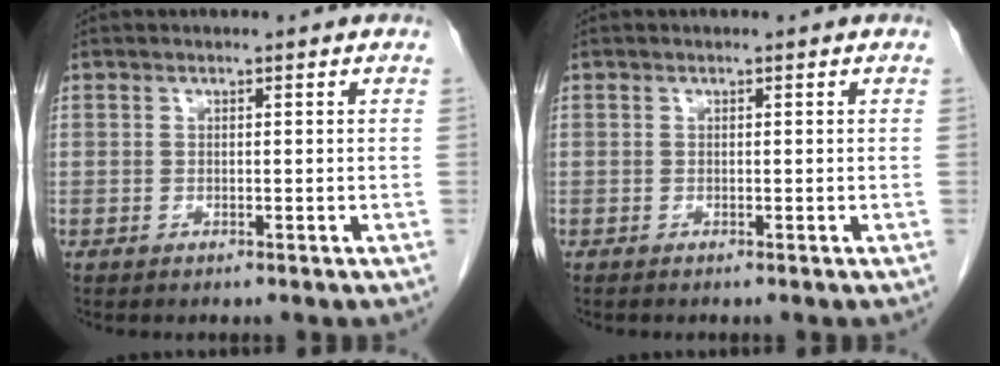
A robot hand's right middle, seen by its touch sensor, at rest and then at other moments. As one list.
[{"total": 0.0}]